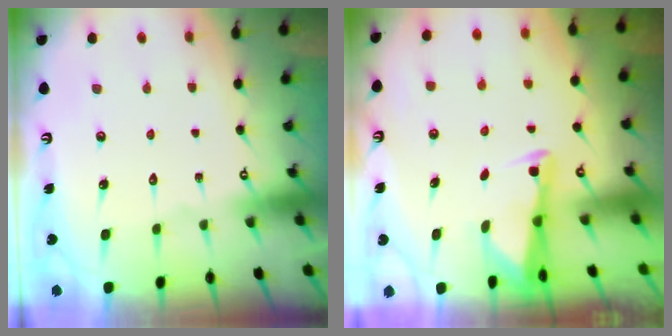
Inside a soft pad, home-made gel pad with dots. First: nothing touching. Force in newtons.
{"total": 2.7, "press": 2.7, "slide": 0.3}